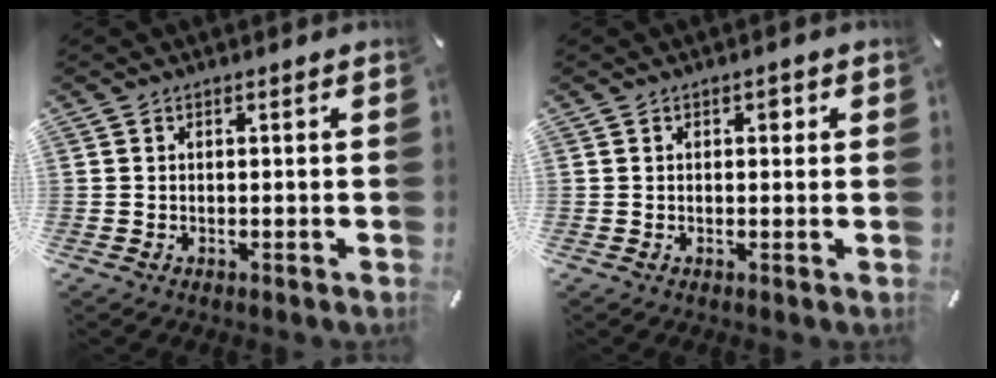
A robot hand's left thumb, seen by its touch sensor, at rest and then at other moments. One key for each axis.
{"total": 1.6, "fx": 0.5, "fy": 1.1, "fz": 1.1, "tx": -0.008, "ty": 0.001, "tz": 0.003}